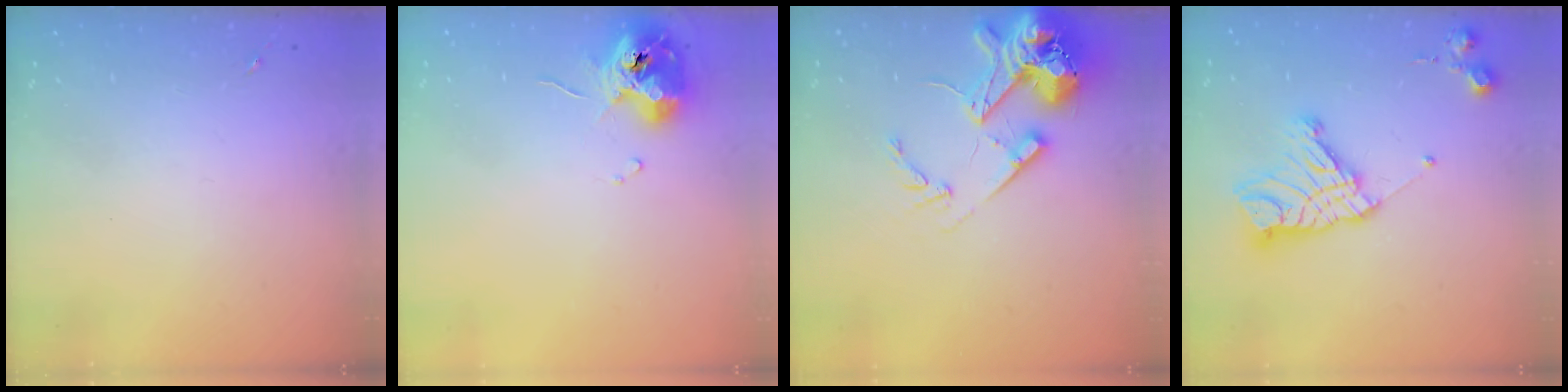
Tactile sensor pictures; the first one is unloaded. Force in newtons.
{"total": 11.0, "press": 11.0, "slide": 1.1}
{"total": 18.0, "press": 17.8, "slide": 2.8}
{"total": 15.8, "press": 15.8, "slide": 1.3}